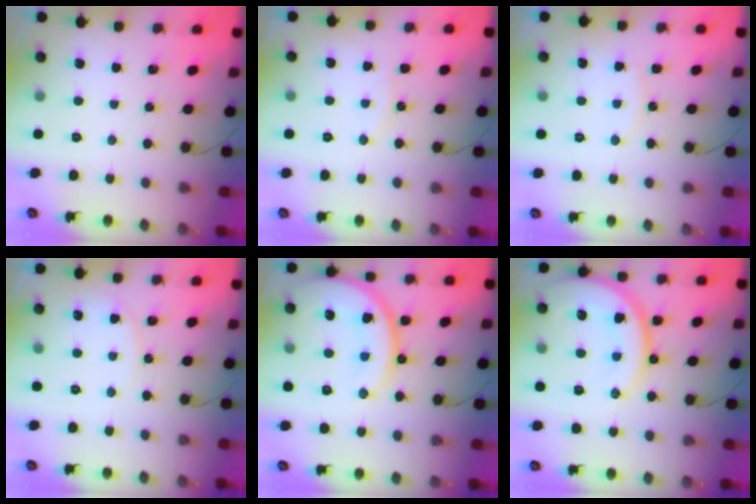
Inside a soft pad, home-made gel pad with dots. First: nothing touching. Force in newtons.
{"total": 6.0, "press": 6.0, "slide": 0.4}
{"total": 5.8, "press": 5.8, "slide": 0.4}
{"total": 4.9, "press": 4.8, "slide": 0.6}
{"total": 19.4, "press": 19.3, "slide": 1.8}
{"total": 19.4, "press": 19.3, "slide": 1.8}